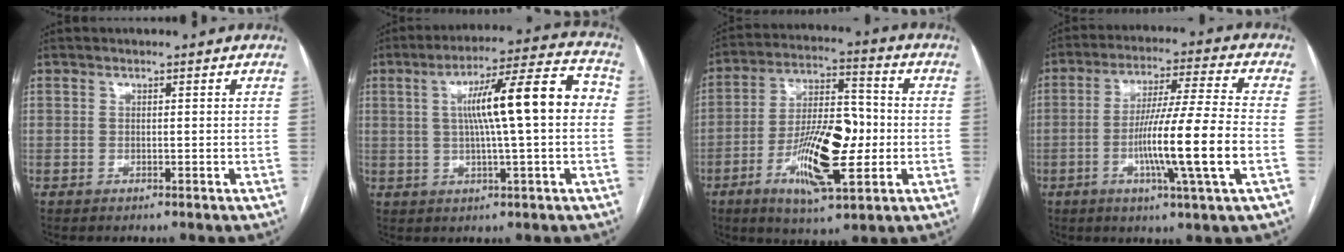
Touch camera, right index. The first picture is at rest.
{"total": 13.5, "force": [1.0, 0.8, 13.5], "torque": [-0.208, 0.029, 0.013]}
{"total": 14.7, "force": [-3.7, 4.4, 13.6], "torque": [-0.247, 0.007, -0.060]}
{"total": 14.3, "force": [-3.4, -1.2, 13.9], "torque": [-0.248, -0.009, -0.067]}